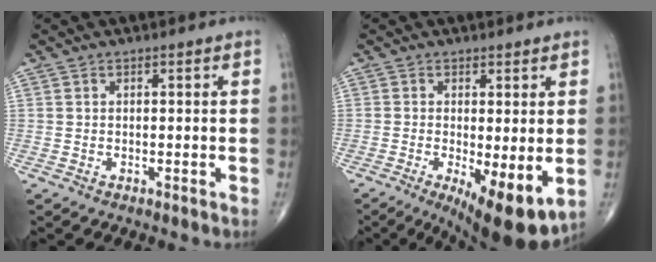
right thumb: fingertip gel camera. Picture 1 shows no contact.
{"total": 10.8, "force": [-2.6, 3.3, 10.0], "torque": [-0.148, -0.024, -0.031]}